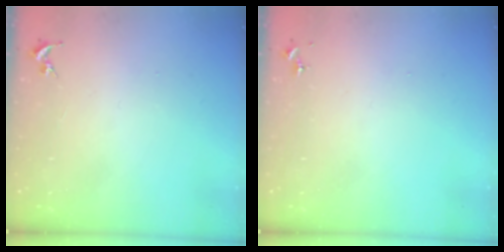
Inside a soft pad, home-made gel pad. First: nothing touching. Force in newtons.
{"total": 0.0}